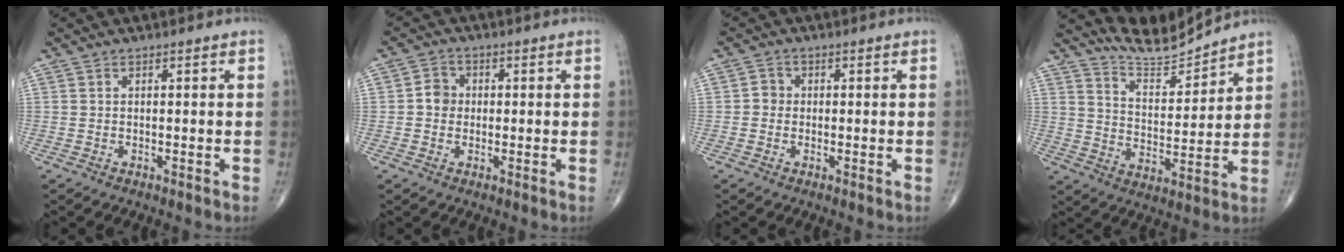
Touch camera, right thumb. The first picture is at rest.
{"total": 3.4, "force": [-0.1, 3.1, 1.5], "torque": [-0.011, 0.009, -0.010]}
{"total": 1.9, "force": [-0.2, 1.8, 0.7], "torque": [0.002, 0.007, -0.009]}
{"total": 8.5, "force": [8.5, 0.3, 0.6], "torque": [0.001, -0.065, 0.164]}